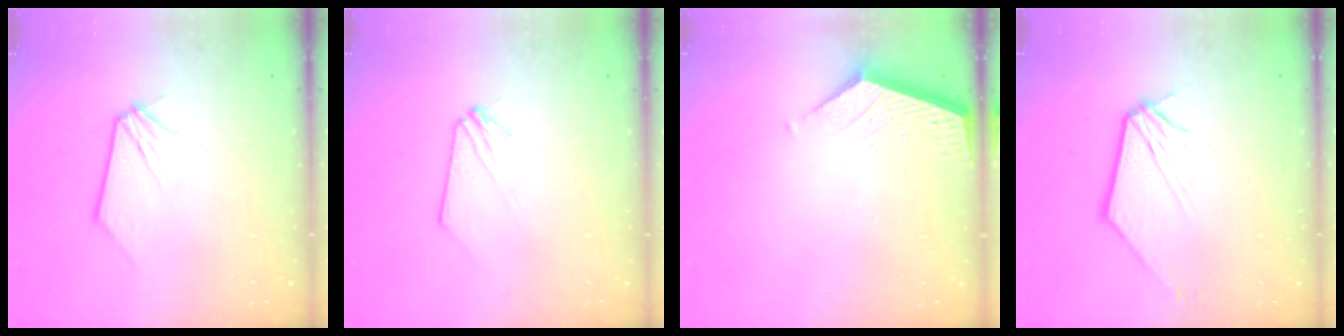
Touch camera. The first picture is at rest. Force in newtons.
{"total": 2.6, "press": 2.5, "slide": 0.4}
{"total": 3.6, "press": 3.6, "slide": 0.4}
{"total": 1.8, "press": 1.8, "slide": 0.3}